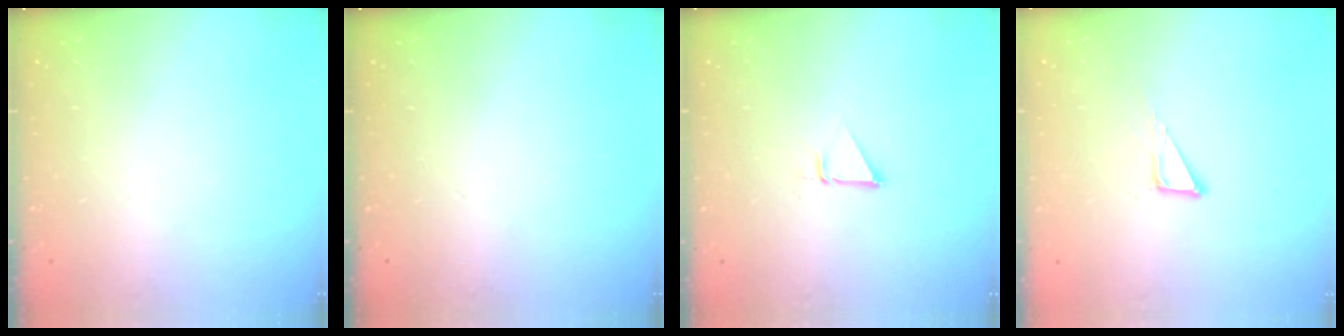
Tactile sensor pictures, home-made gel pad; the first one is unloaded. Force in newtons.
{"total": 0.0}
{"total": 1.4, "press": 1.4, "slide": 0.0}
{"total": 1.9, "press": 1.9, "slide": 0.1}